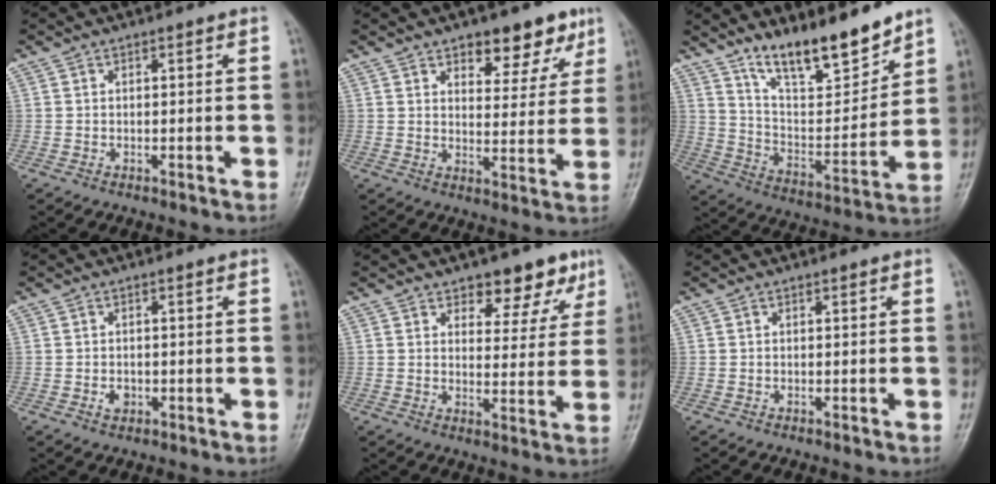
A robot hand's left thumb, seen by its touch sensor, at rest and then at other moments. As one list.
[{"total": 9.8, "force": [6.3, 5.0, 5.6], "torque": [-0.033, -0.032, 0.086]}, {"total": 15.4, "force": [12.2, 4.2, 8.5], "torque": [-0.105, -0.083, 0.217]}, {"total": 1.7, "force": [-0.5, 1.4, 1.0], "torque": [-0.009, 0.002, -0.006]}, {"total": 8.0, "force": [5.4, 4.3, 3.9], "torque": [-0.006, -0.028, 0.072]}, {"total": 0.0}]